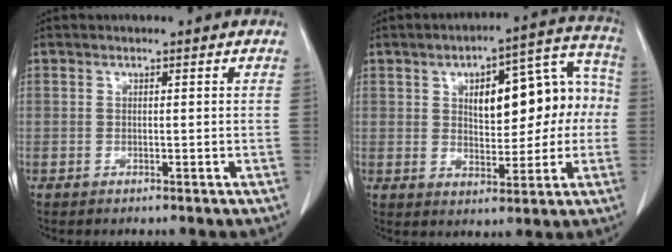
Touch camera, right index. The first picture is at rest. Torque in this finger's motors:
{"motor_torque": [0.92, 0.63, 0.35, 0.11]}